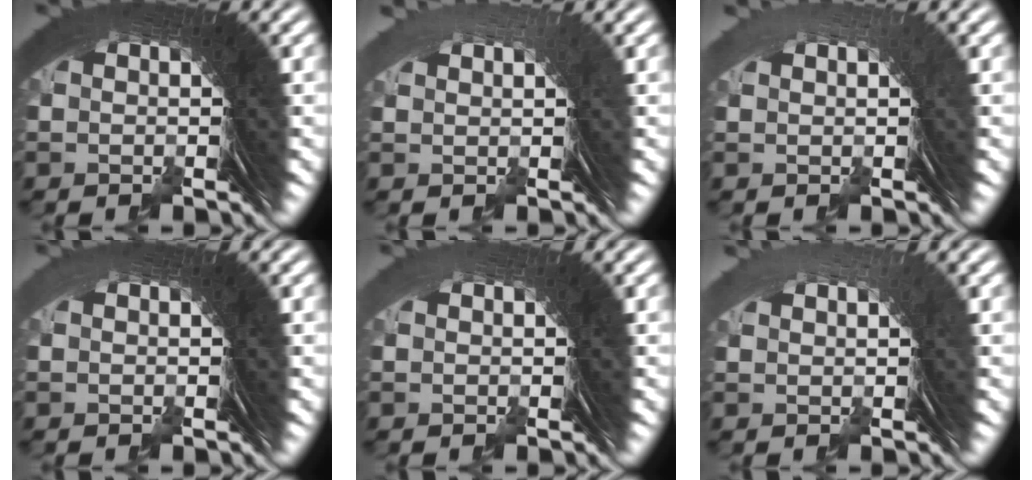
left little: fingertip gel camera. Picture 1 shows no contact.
{"total": 1.4, "force": [0.6, -0.9, -0.8], "torque": [0.028, 0.006, 0.012]}
{"total": 1.3, "force": [-0.1, -0.9, -1.0], "torque": [0.028, 0.007, -0.001]}
{"total": 1.0, "force": [-0.4, -0.6, -0.7], "torque": [0.017, 0.001, -0.004]}
{"total": 1.5, "force": [-0.5, -0.8, -1.2], "torque": [0.028, 0.002, -0.005]}
{"total": 1.3, "force": [0.2, -0.9, -0.9], "torque": [0.029, 0.008, 0.004]}